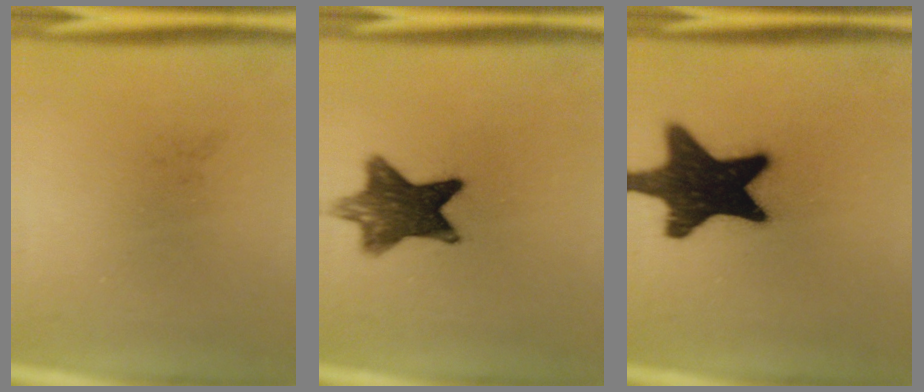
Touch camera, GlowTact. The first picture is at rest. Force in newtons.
{"total": 10.0}
{"total": 19.6}